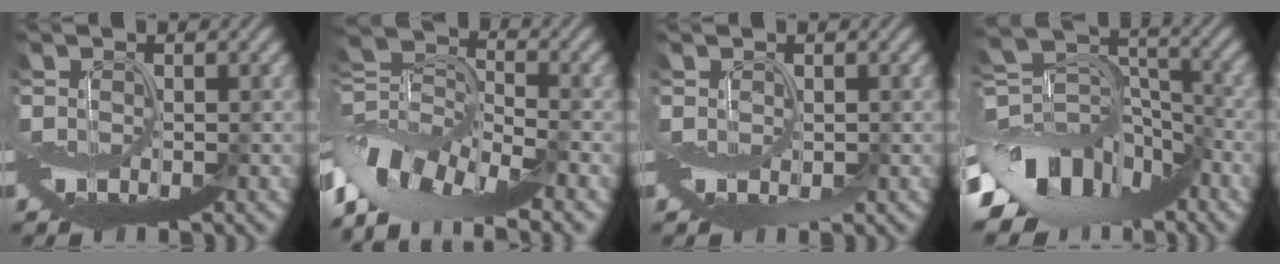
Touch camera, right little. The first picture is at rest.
{"total": 12.3, "force": [-6.3, 6.8, 8.1], "torque": [-0.174, 0.008, -0.113]}
{"total": 0.9, "force": [0.0, 0.6, 0.6], "torque": [-0.008, -0.008, 0.003]}
{"total": 11.2, "force": [-6.0, 7.6, 5.6], "torque": [-0.104, 0.006, -0.097]}